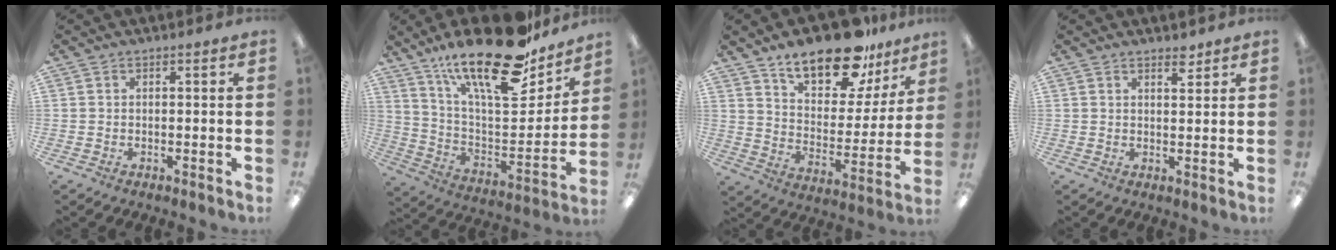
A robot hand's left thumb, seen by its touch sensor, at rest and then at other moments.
{"total": 26.0, "force": [18.8, 8.5, 15.9], "torque": [-0.249, -0.117, 0.314]}
{"total": 18.4, "force": [14.5, 7.2, 8.7], "torque": [-0.139, -0.094, 0.251]}
{"total": 2.9, "force": [2.5, 0.9, 1.1], "torque": [-0.001, -0.016, 0.040]}